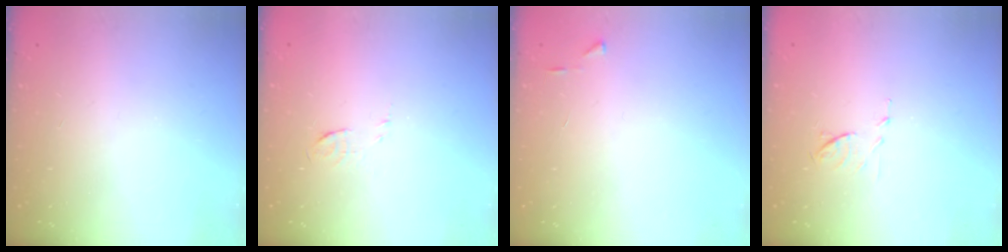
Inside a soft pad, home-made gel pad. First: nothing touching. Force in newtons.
{"total": 4.2, "press": 4.1, "slide": 1.1}
{"total": 2.7, "press": 2.7, "slide": 0.3}
{"total": 6.2, "press": 6.2, "slide": 0.9}